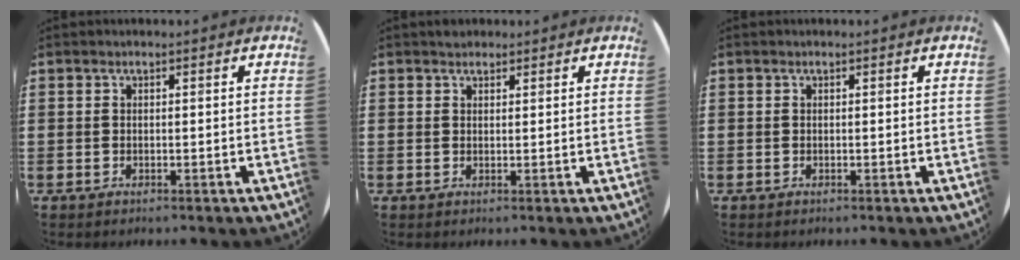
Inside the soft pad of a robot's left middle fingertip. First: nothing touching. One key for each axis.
{"total": 1.2, "fx": 1.1, "fy": 0.5, "fz": 0.0, "tx": 0.007, "ty": 0.000, "tz": 0.019}
{"total": 0.0}